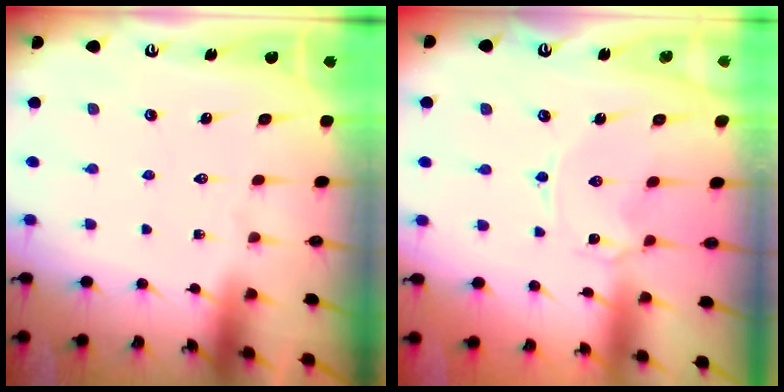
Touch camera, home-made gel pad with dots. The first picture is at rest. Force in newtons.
{"total": 0.0}